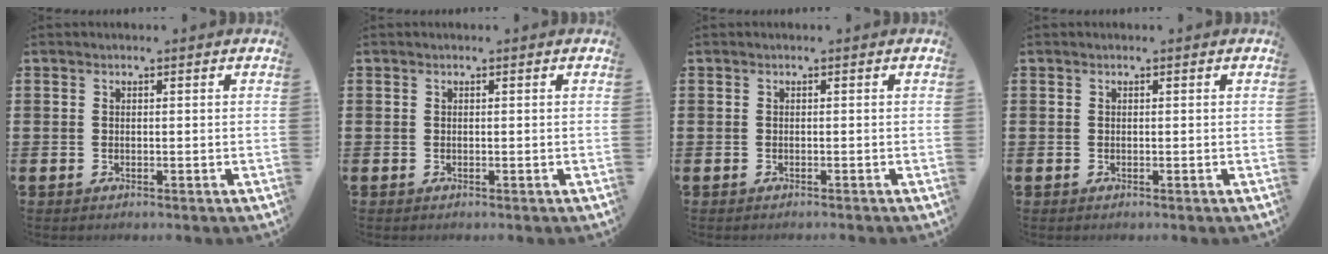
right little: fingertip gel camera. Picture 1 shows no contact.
{"total": 0.0}
{"total": 0.0}
{"total": 0.0}